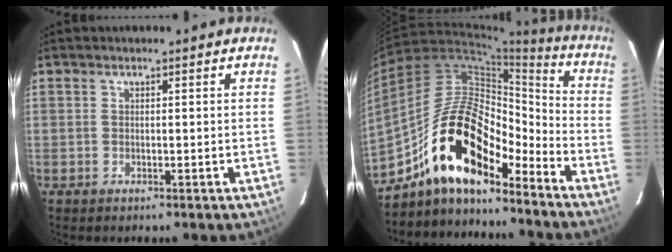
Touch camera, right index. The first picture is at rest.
{"total": 18.4, "force": [-13.0, 6.8, 11.0], "torque": [-0.197, 0.011, -0.242]}